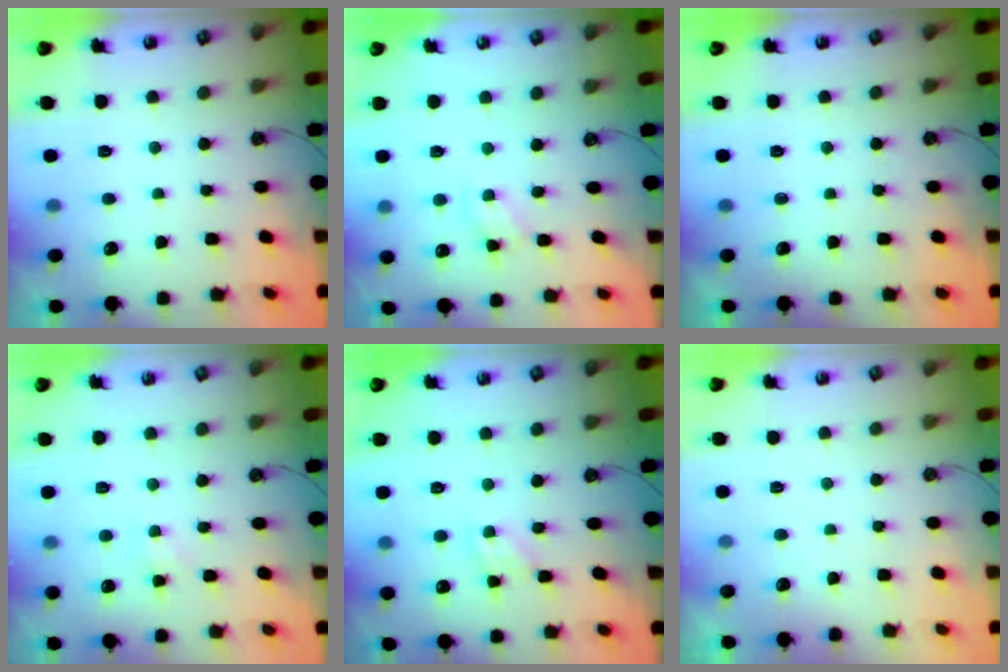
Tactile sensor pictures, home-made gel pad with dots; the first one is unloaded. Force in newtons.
{"total": 3.0, "press": 3.0, "slide": 0.5}
{"total": 0.0}
{"total": 4.6, "press": 4.6, "slide": 0.5}
{"total": 2.9, "press": 2.9, "slide": 0.3}
{"total": 0.0}